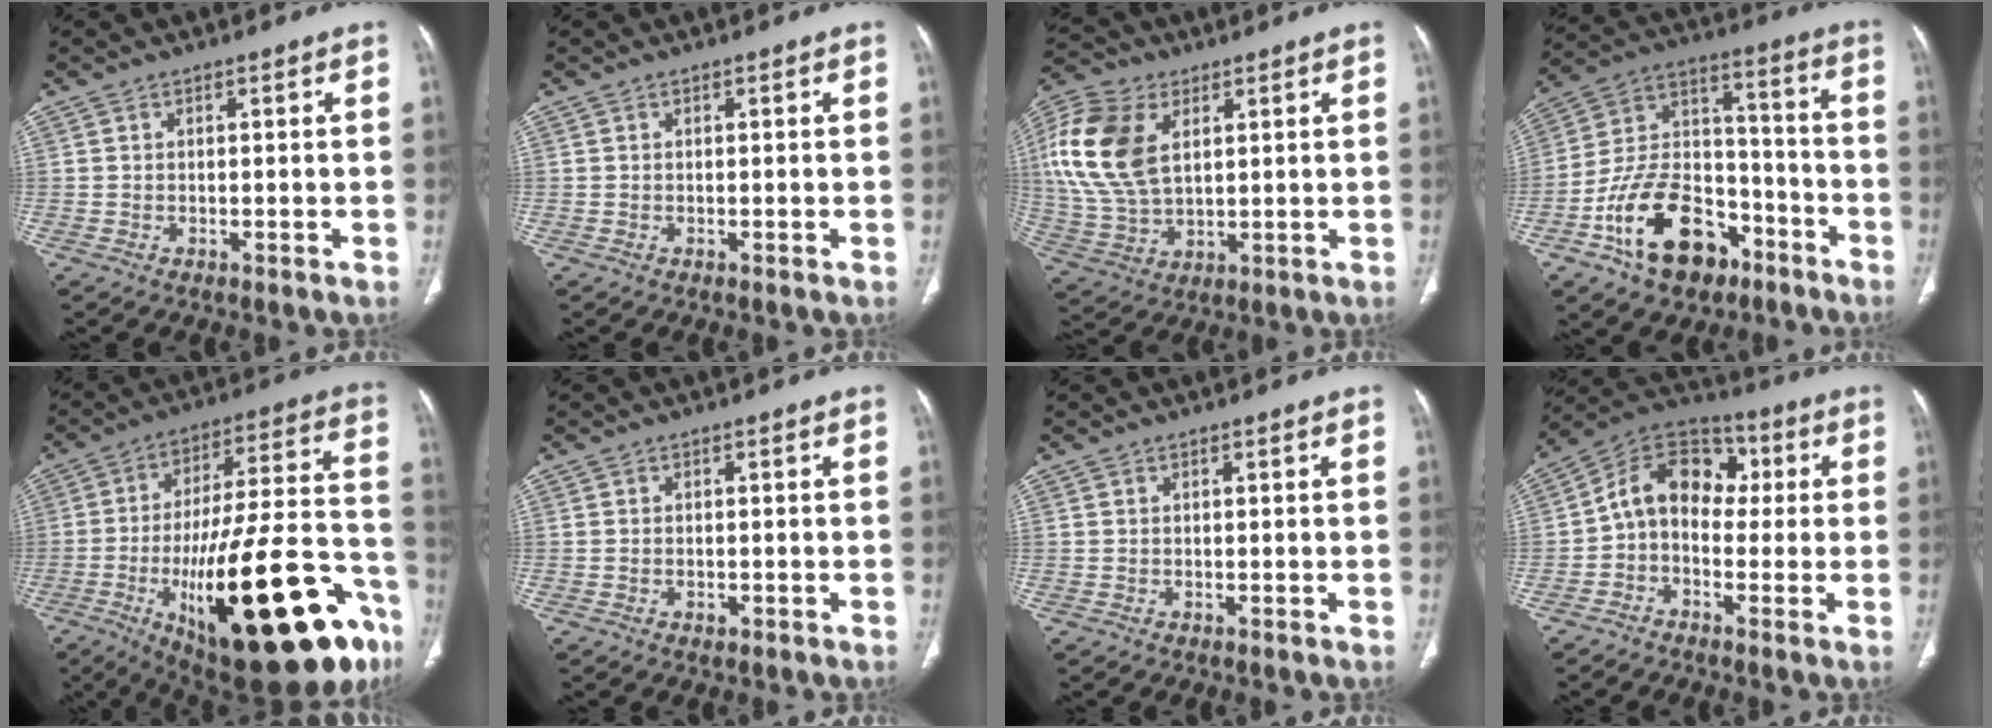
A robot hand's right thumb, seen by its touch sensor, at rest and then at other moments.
{"total": 0.0}
{"total": 17.3, "force": [5.1, 10.7, 12.6], "torque": [-0.265, -0.006, 0.100]}
{"total": 19.8, "force": [-10.4, 12.3, 11.5], "torque": [-0.164, 0.085, -0.174]}
{"total": 36.4, "force": [-15.8, 11.8, 30.6], "torque": [-0.401, 0.062, -0.226]}
{"total": 1.0, "force": [-0.5, 0.6, 0.7], "torque": [-0.010, 0.004, -0.006]}
{"total": 0.0}
{"total": 12.1, "force": [0.0, 8.8, 8.3], "torque": [-0.107, 0.042, -0.018]}